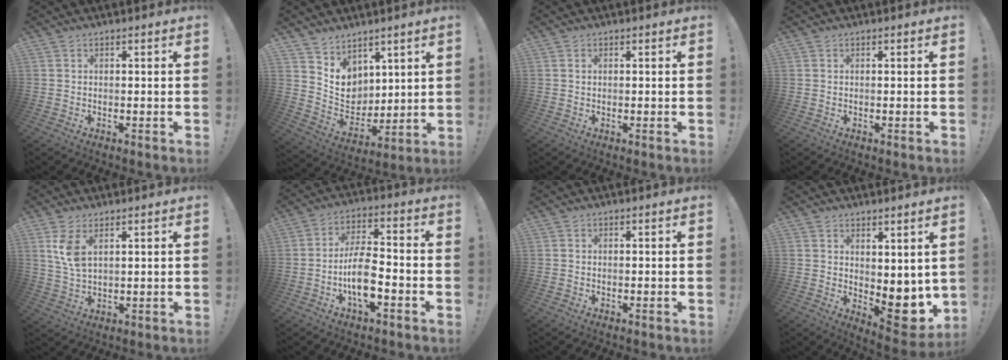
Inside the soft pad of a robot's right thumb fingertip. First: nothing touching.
{"total": 8.7, "force": [6.4, 5.9, 1.0], "torque": [-0.028, -0.072, 0.132]}
{"total": 0.6, "force": [0.3, 0.4, 0.3], "torque": [-0.007, 0.001, 0.006]}
{"total": 0.0}
{"total": 6.8, "force": [3.5, 3.2, 4.9], "torque": [-0.084, -0.020, 0.060]}
{"total": 11.2, "force": [-4.2, 5.1, 9.0], "torque": [-0.171, 0.014, -0.076]}
{"total": 0.0}
{"total": 8.1, "force": [1.0, 4.8, 6.4], "torque": [-0.049, -0.031, 0.029]}